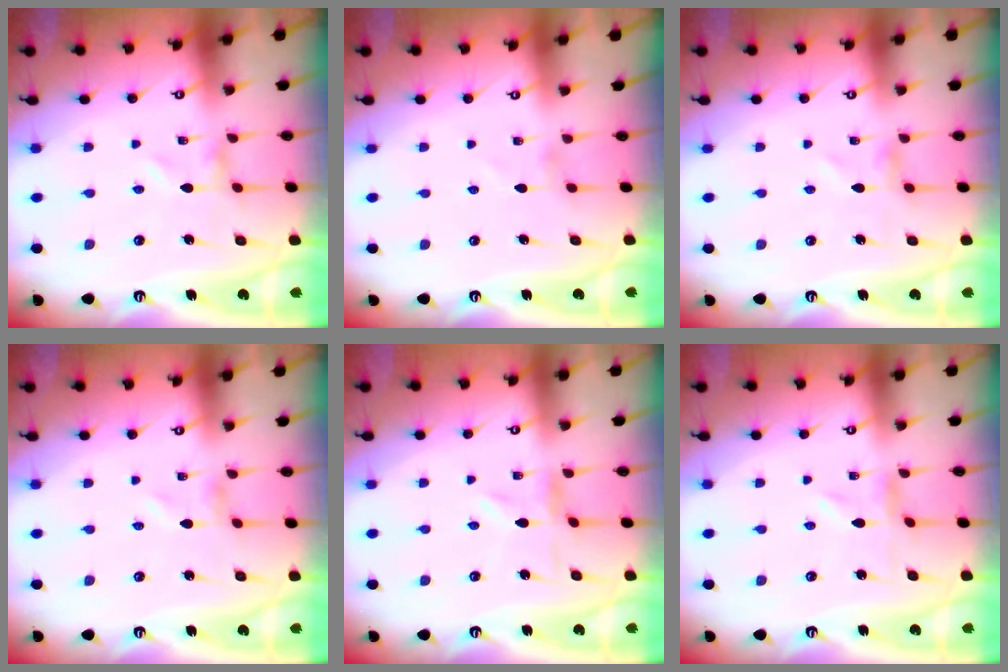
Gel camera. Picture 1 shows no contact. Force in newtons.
{"total": 0.6, "press": 0.5, "slide": 0.3}
{"total": 2.3, "press": 2.3, "slide": 0.3}
{"total": 1.1, "press": 1.1, "slide": 0.2}
{"total": 0.0}
{"total": 0.0}